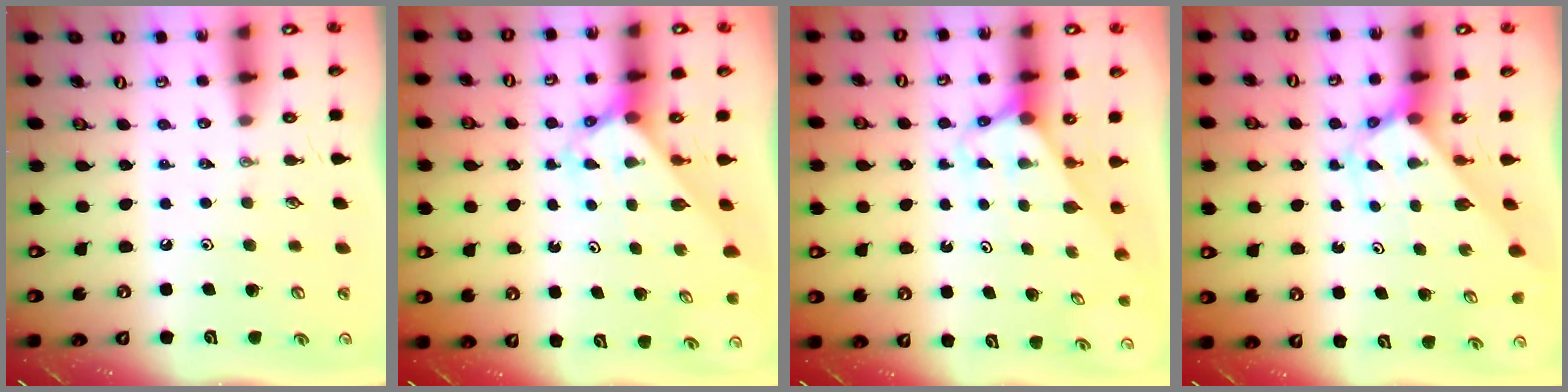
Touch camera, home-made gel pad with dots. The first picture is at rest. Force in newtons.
{"total": 2.7, "press": 2.7, "slide": 0.2}
{"total": 2.6, "press": 2.6, "slide": 0.2}
{"total": 2.6, "press": 2.6, "slide": 0.2}